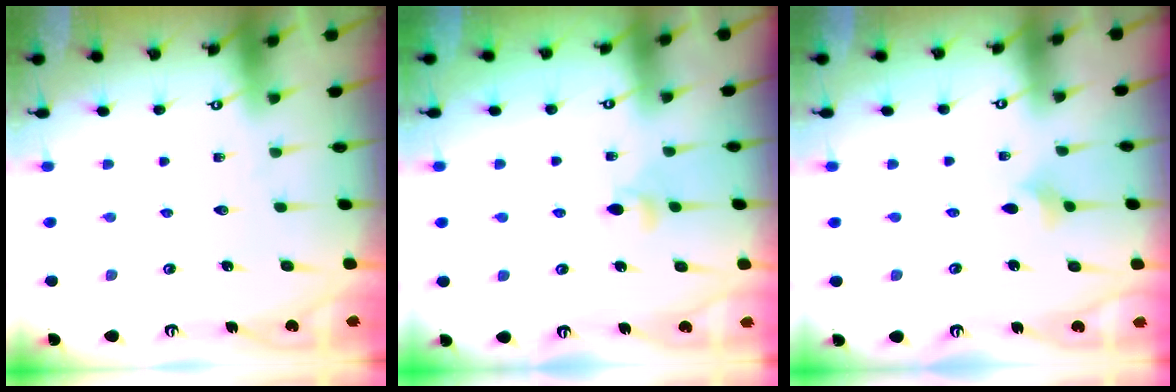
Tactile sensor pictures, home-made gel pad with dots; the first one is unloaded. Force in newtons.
{"total": 4.6, "press": 4.4, "slide": 1.1}
{"total": 3.4, "press": 3.3, "slide": 0.8}